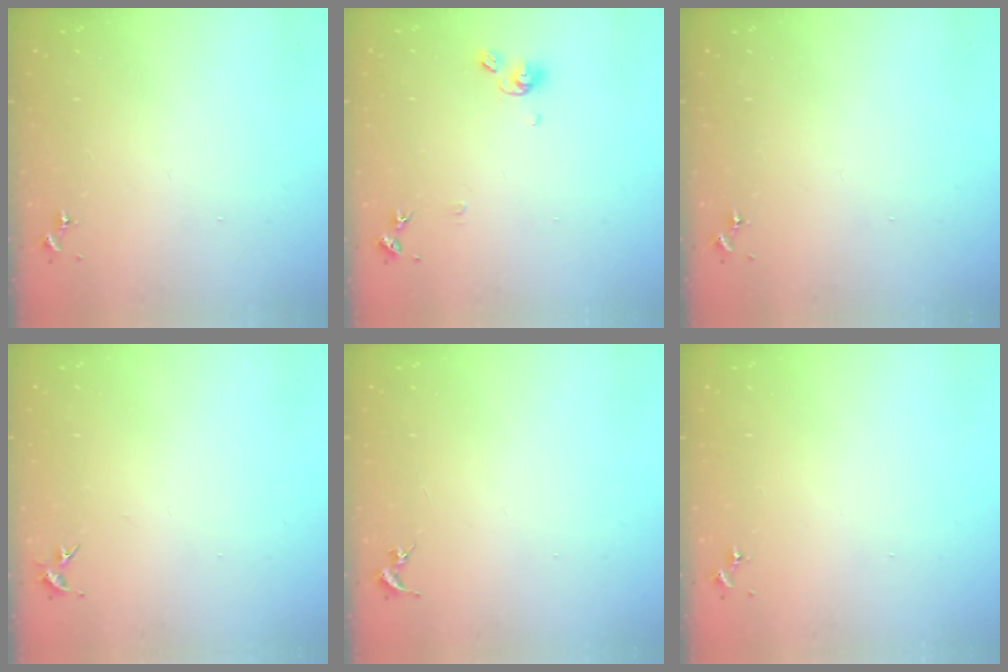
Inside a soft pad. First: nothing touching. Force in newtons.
{"total": 7.9, "press": 7.9, "slide": 0.8}
{"total": 0.0}
{"total": 3.6, "press": 3.5, "slide": 0.4}
{"total": 0.0}
{"total": 0.0}